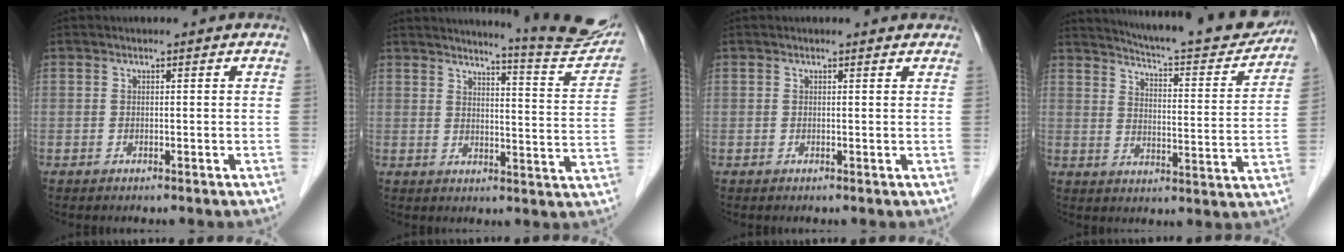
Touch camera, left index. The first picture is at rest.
{"total": 14.6, "force": [13.8, -0.6, 4.8], "torque": [-0.064, -0.075, 0.155]}
{"total": 1.7, "force": [1.7, 0.4, 0.2], "torque": [-0.012, -0.003, 0.011]}
{"total": 20.7, "force": [19.2, 2.4, 7.4], "torque": [-0.106, -0.049, 0.243]}